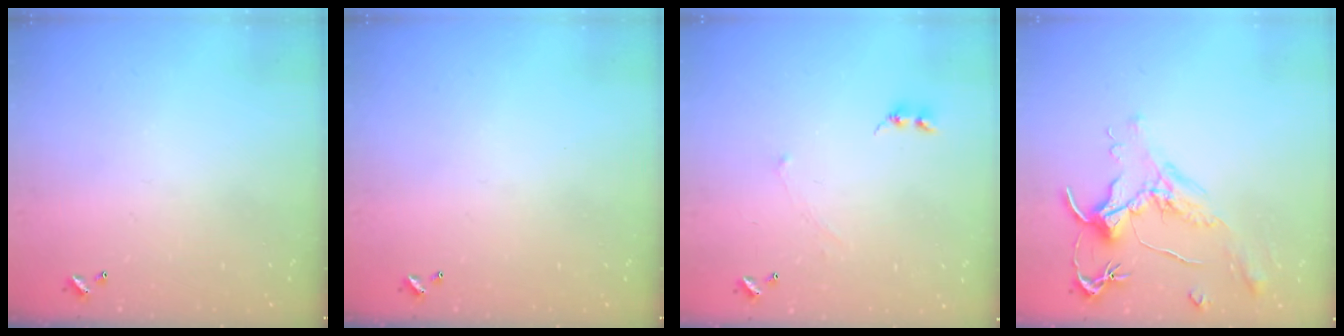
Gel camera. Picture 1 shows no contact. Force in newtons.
{"total": 0.0}
{"total": 0.6, "press": 0.3, "slide": 0.5}
{"total": 1.6, "press": 1.5, "slide": 0.7}